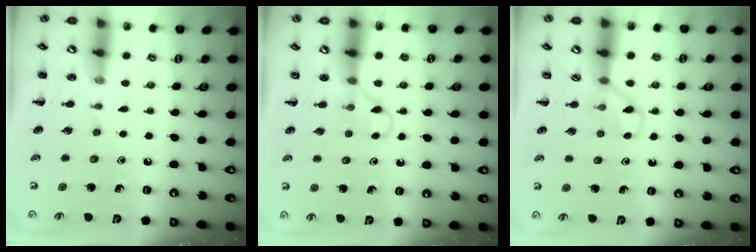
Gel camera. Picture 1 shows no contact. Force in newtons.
{"total": 2.9, "press": 2.8, "slide": 1.0}
{"total": 4.0, "press": 3.8, "slide": 1.2}